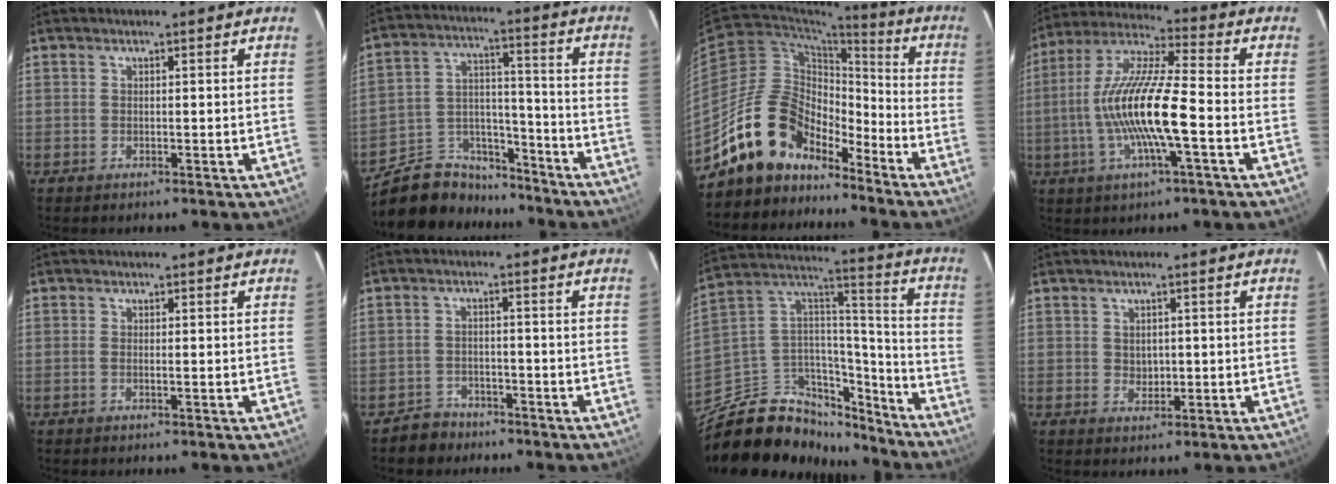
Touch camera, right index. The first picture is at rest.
{"total": 14.7, "force": [-12.2, 7.2, 3.7], "torque": [-0.084, 0.051, -0.192]}
{"total": 15.0, "force": [-11.7, 7.8, 5.1], "torque": [-0.097, 0.031, -0.204]}
{"total": 15.7, "force": [-3.3, 1.9, 15.2], "torque": [-0.299, 0.001, -0.066]}
{"total": 0.7, "force": [-0.1, 0.0, 0.7], "torque": [-0.016, 0.000, -0.005]}
{"total": 4.4, "force": [-3.4, 2.8, -0.1], "torque": [-0.009, 0.017, -0.057]}
{"total": 23.0, "force": [-17.8, 11.4, 9.0], "torque": [-0.181, 0.062, -0.278]}
{"total": 2.2, "force": [0.2, 2.0, 0.9], "torque": [-0.012, 0.000, 0.009]}